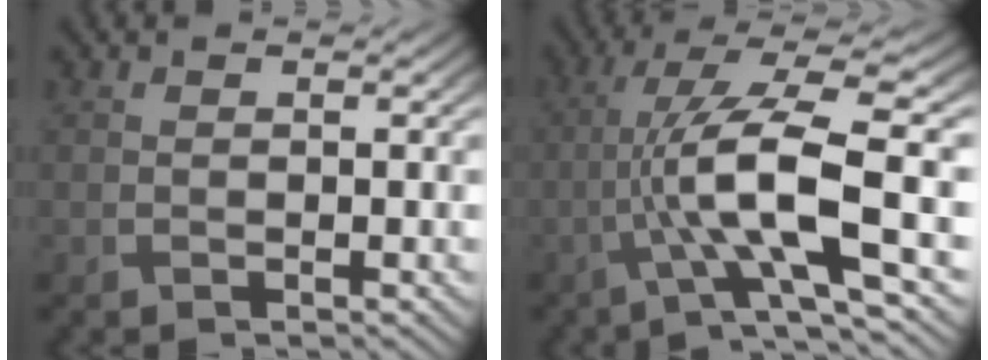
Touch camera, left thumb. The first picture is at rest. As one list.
[{"total": 10.7, "force": [-2.6, 2.2, 10.1], "torque": [-0.178, 0.015, -0.053]}]